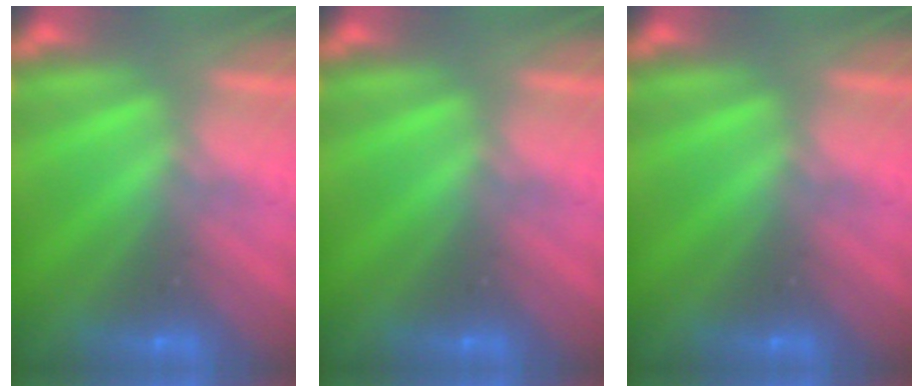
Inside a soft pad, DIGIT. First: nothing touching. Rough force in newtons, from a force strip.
{"total": 0.0}
{"total": 0.0}